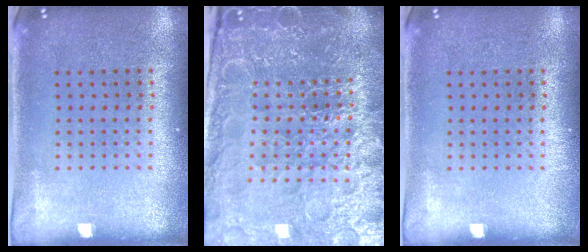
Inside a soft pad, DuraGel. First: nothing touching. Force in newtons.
{"total": 6.0, "press": 5.3, "slide": 2.7}
{"total": 0.0}